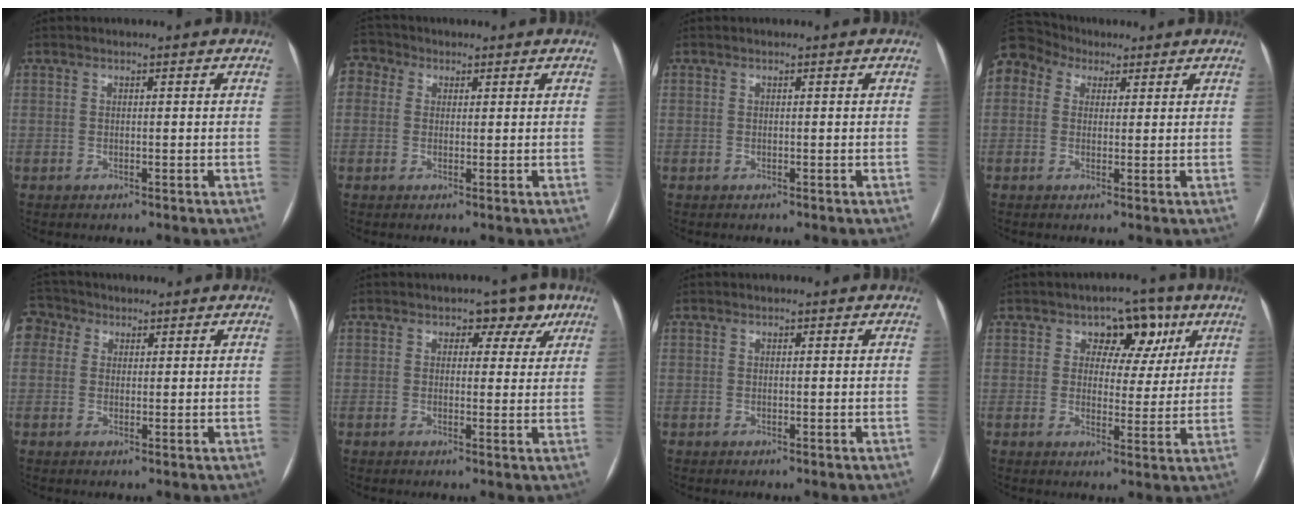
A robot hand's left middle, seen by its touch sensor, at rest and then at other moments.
{"total": 4.8, "force": [1.6, 4.2, 1.9], "torque": [-0.049, 0.028, 0.027]}
{"total": 0.0}
{"total": 9.6, "force": [5.6, 7.2, 3.0], "torque": [-0.077, 0.062, 0.108]}
{"total": 4.5, "force": [1.9, 3.9, 1.4], "torque": [-0.037, 0.024, 0.035]}
{"total": 4.7, "force": [2.6, 3.2, 2.4], "torque": [-0.008, 0.015, 0.026]}
{"total": 0.0}
{"total": 6.9, "force": [3.2, 4.8, 3.8], "torque": [-0.028, 0.017, 0.042]}